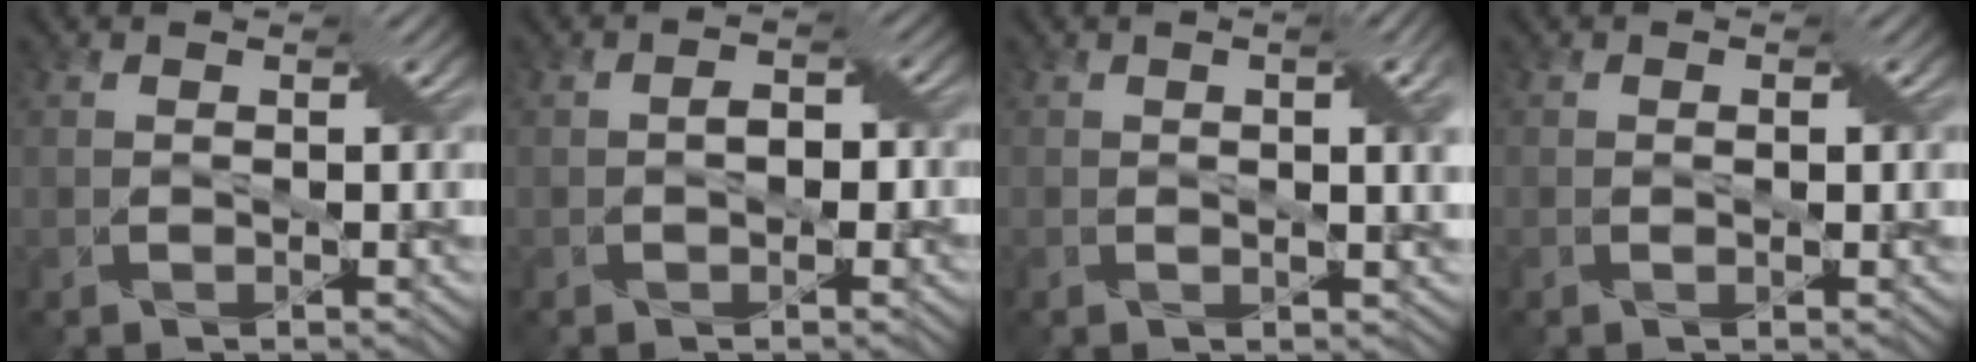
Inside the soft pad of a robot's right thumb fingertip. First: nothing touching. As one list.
[{"total": 2.0, "force": [-0.6, 1.2, 1.4], "torque": [-0.023, -0.001, -0.014]}, {"total": 4.8, "force": [1.0, 1.1, 4.6], "torque": [-0.069, 0.005, 0.012]}, {"total": 0.7, "force": [-0.1, 0.2, 0.7], "torque": [-0.007, -0.001, -0.004]}]